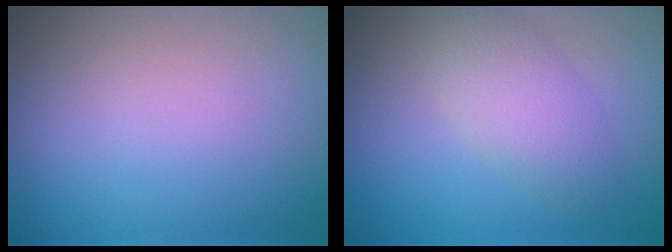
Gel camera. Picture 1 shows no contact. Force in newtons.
{"total": 3.6, "press": 3.5, "slide": 0.2}